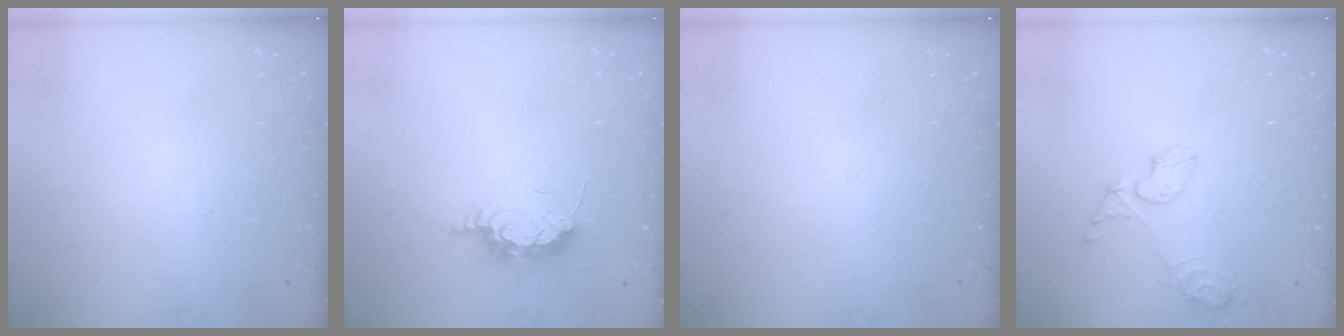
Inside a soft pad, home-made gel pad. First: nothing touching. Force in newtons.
{"total": 13.8, "press": 9.6, "slide": 10.0}
{"total": 0.0}
{"total": 7.9, "press": 7.9, "slide": 0.4}